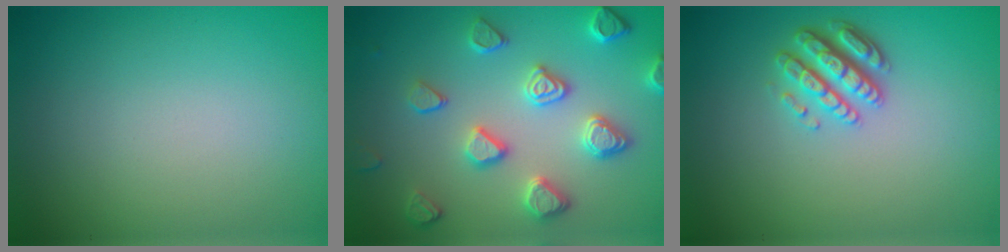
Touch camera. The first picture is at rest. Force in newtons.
{"total": 4.6, "press": 4.2, "slide": 2.0}
{"total": 3.3, "press": 3.0, "slide": 1.4}